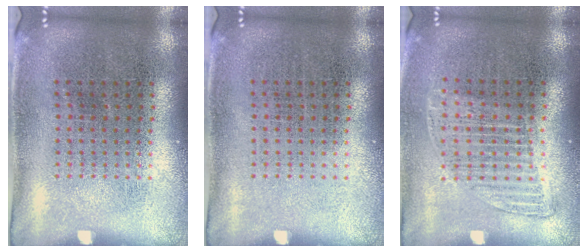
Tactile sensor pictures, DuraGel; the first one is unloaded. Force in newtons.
{"total": 0.0}
{"total": 1.2, "press": 1.0, "slide": 0.6}